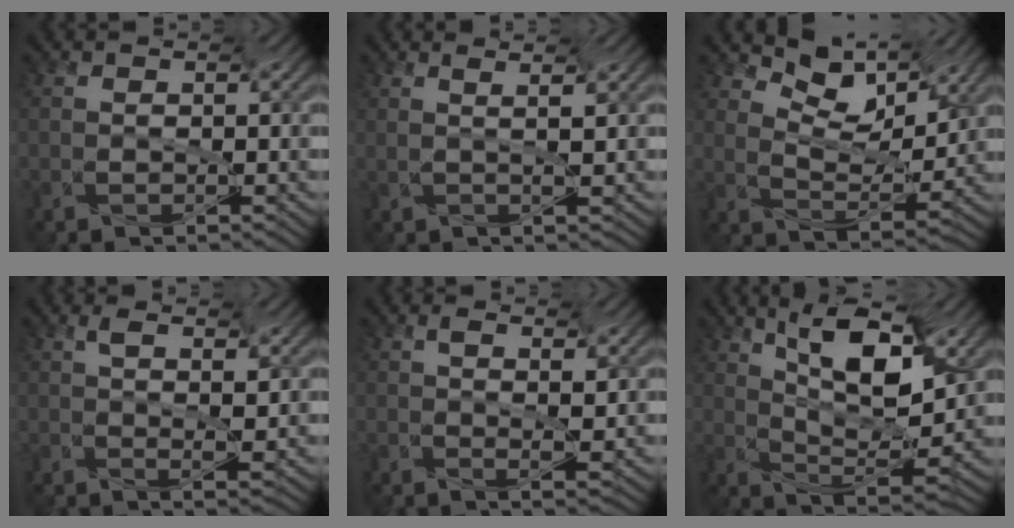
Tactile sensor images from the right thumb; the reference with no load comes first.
{"total": 2.3, "force": [2.0, -0.9, 0.8], "torque": [0.001, -0.005, 0.040]}
{"total": 5.5, "force": [3.8, 1.7, 3.6], "torque": [-0.070, -0.007, 0.075]}
{"total": 1.9, "force": [0.8, 0.0, 1.7], "torque": [-0.029, -0.006, 0.010]}
{"total": 1.4, "force": [0.4, 0.1, 1.3], "torque": [-0.022, -0.007, 0.003]}
{"total": 8.0, "force": [3.9, 1.2, 6.9], "torque": [-0.122, 0.004, 0.077]}